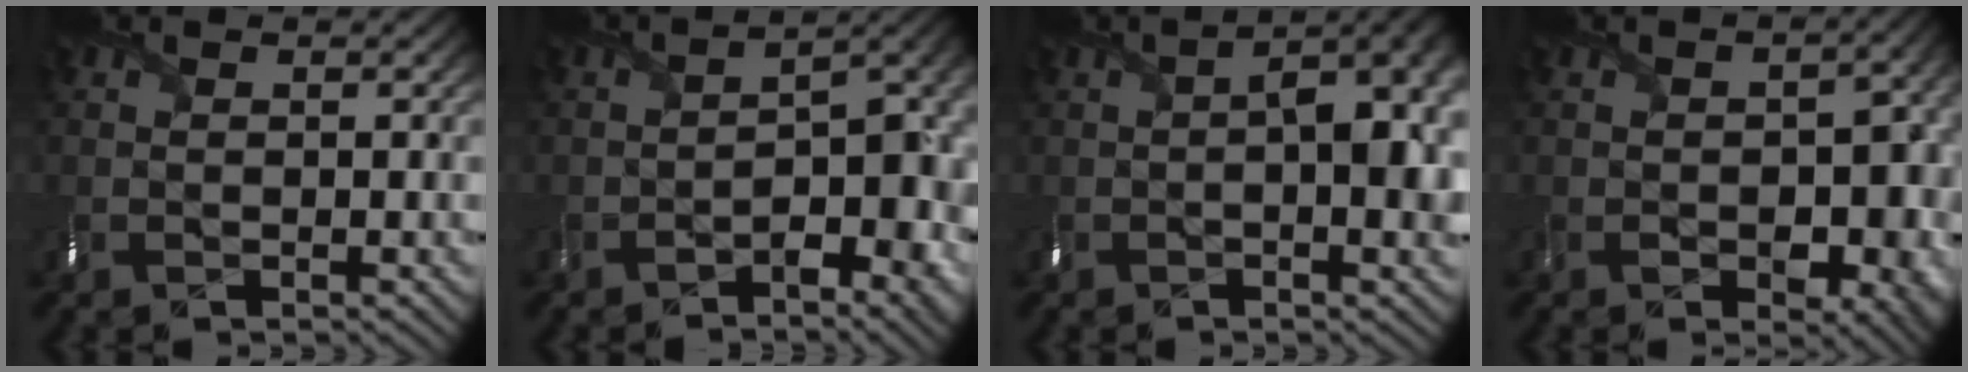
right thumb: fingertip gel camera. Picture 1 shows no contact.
{"total": 8.9, "force": [-4.2, 3.7, 7.0], "torque": [-0.100, -0.020, -0.063]}
{"total": 8.6, "force": [0.2, 3.7, 7.8], "torque": [-0.125, -0.003, 0.008]}
{"total": 9.1, "force": [-1.9, 5.7, 6.8], "torque": [-0.094, -0.033, -0.010]}